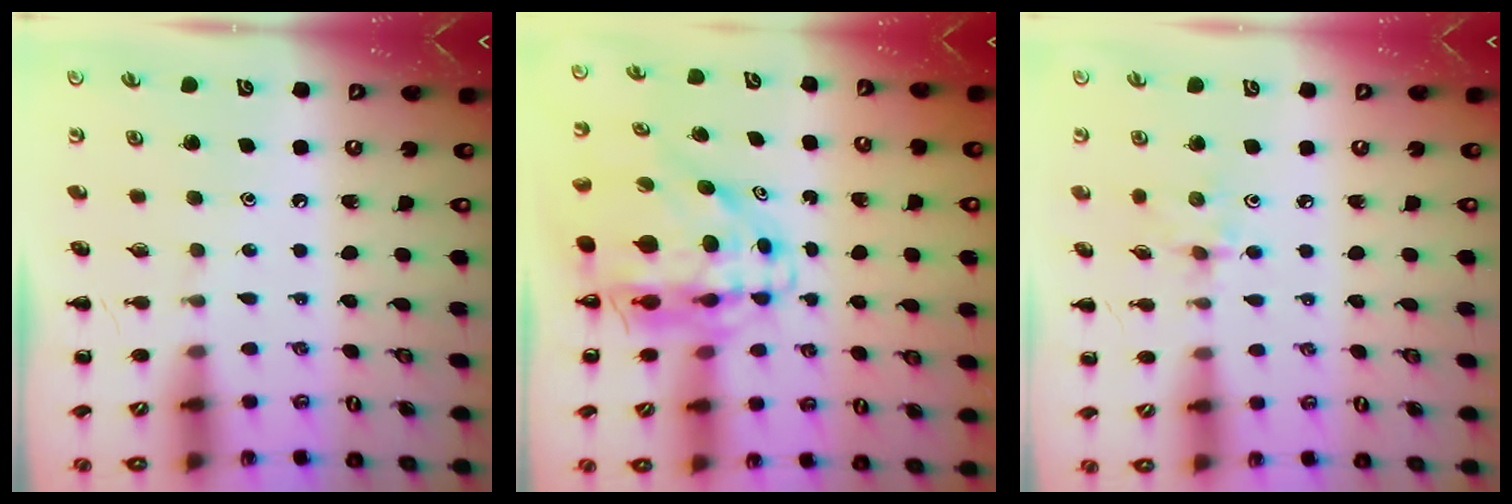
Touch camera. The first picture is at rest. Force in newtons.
{"total": 10.7, "press": 10.2, "slide": 3.4}
{"total": 2.9, "press": 2.7, "slide": 0.9}